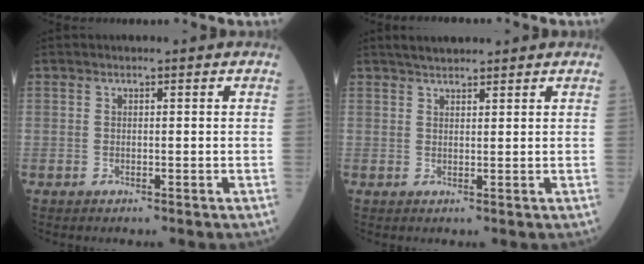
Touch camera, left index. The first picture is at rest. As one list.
[{"total": 3.0, "force": [2.7, 0.6, 1.0], "torque": [-0.017, 0.015, 0.045]}]